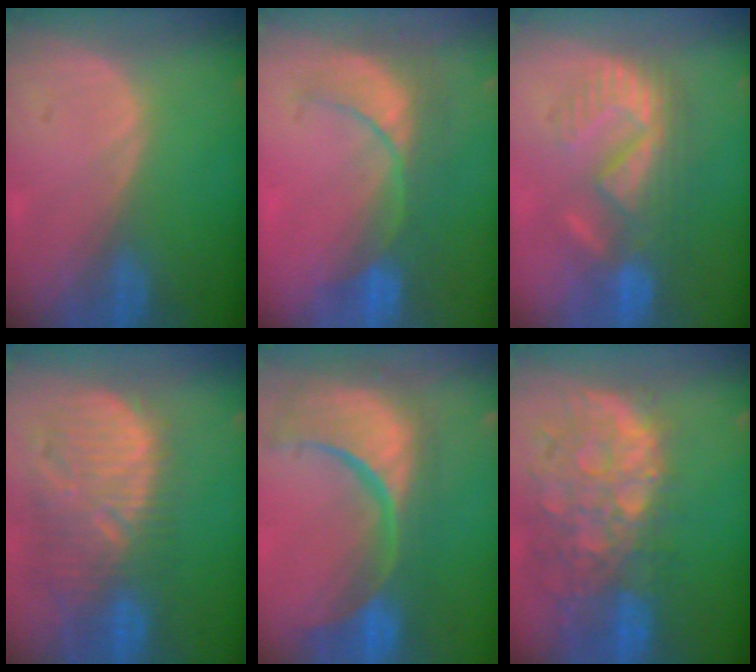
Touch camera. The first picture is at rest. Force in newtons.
{"total": 8.4, "press": 7.8, "slide": 3.1}
{"total": 8.9, "press": 8.7, "slide": 1.9}
{"total": 12.6, "press": 11.2, "slide": 5.8}
{"total": 15.4, "press": 12.1, "slide": 9.5}
{"total": 13.3, "press": 10.9, "slide": 7.6}